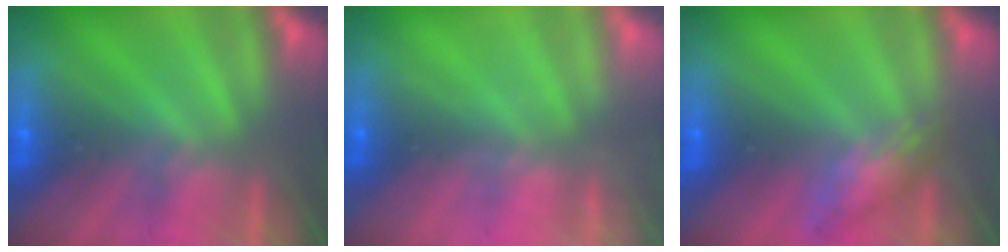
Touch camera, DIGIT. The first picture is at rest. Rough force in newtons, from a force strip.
{"total": 2.1}
{"total": 2.8}